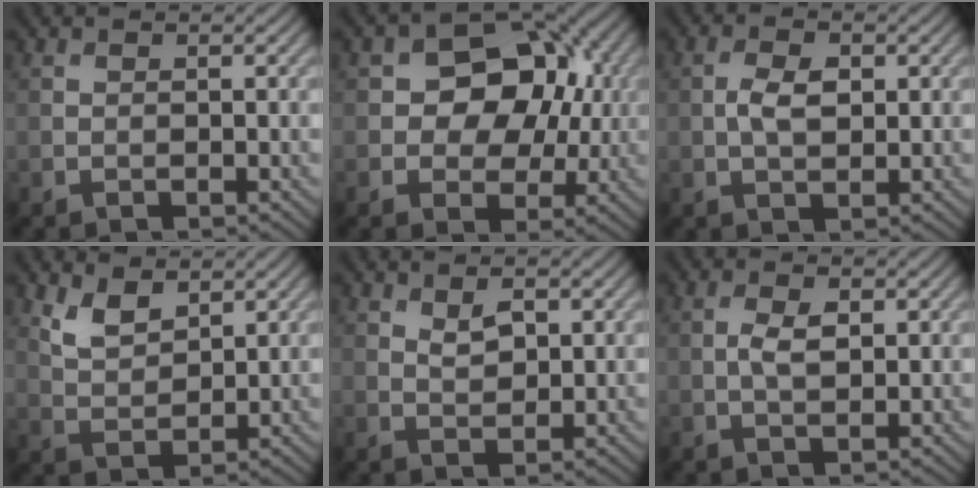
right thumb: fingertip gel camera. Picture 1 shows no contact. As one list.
[{"total": 10.5, "force": [1.4, 8.0, 6.8], "torque": [-0.098, 0.007, 0.006]}, {"total": 3.6, "force": [0.3, 2.0, 2.9], "torque": [-0.066, 0.000, 0.004]}, {"total": 4.3, "force": [2.9, 2.1, 2.5], "torque": [-0.061, -0.007, 0.063]}, {"total": 2.5, "force": [1.2, 1.3, 1.7], "torque": [-0.033, -0.004, 0.025]}, {"total": 3.0, "force": [0.3, 1.4, 2.6], "torque": [-0.056, 0.000, 0.006]}]